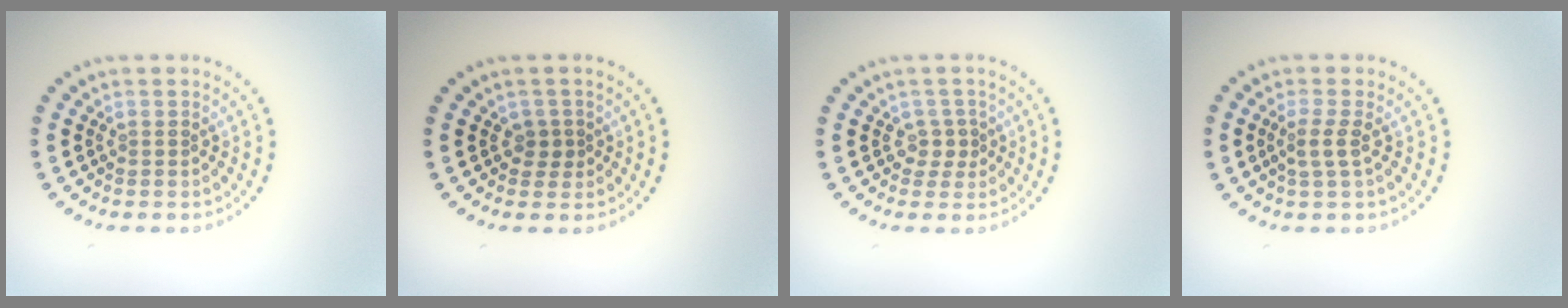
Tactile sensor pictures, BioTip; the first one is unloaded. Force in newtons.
{"total": 1.2, "press": 1.0, "slide": 0.7}
{"total": 1.6, "press": 1.2, "slide": 1.1}
{"total": 1.7, "press": 1.3, "slide": 1.1}